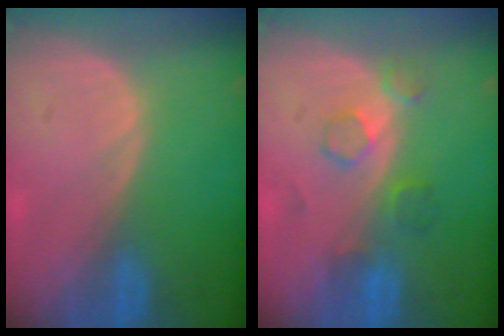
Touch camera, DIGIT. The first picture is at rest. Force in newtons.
{"total": 4.2, "press": 4.2, "slide": 0.5}